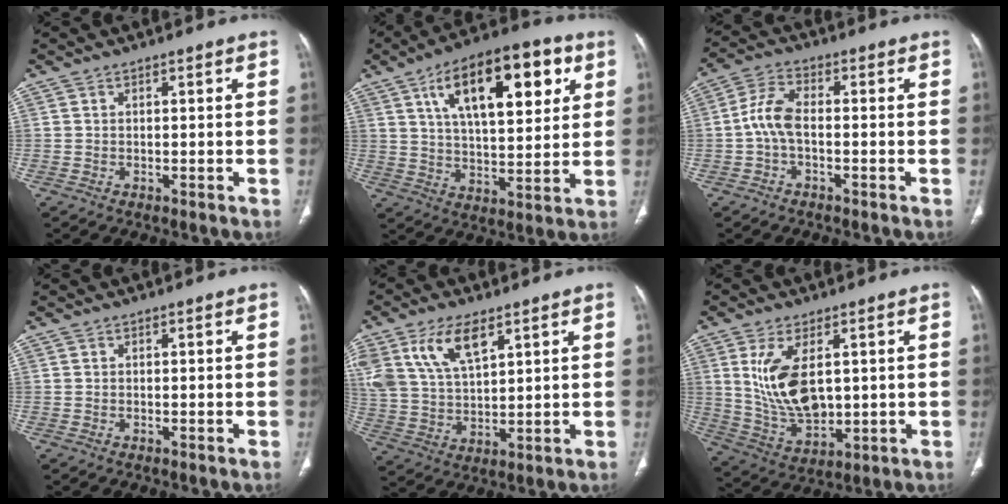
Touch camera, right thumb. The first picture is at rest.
{"total": 20.8, "force": [8.4, 9.1, 16.8], "torque": [-0.231, -0.013, 0.134]}
{"total": 5.8, "force": [-1.0, 2.8, 5.0], "torque": [-0.109, 0.019, -0.028]}
{"total": 0.0}
{"total": 12.4, "force": [6.6, 6.0, 8.6], "torque": [-0.161, -0.017, 0.137]}
{"total": 12.4, "force": [2.7, 6.5, 10.2], "torque": [-0.189, -0.019, 0.069]}